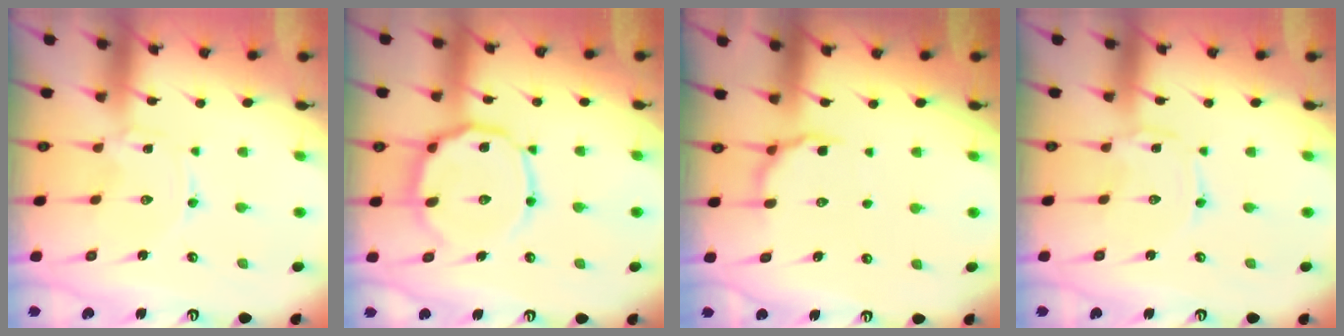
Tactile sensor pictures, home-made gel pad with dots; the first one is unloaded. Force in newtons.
{"total": 12.7, "press": 12.7, "slide": 1.0}
{"total": 6.8, "press": 6.3, "slide": 2.5}
{"total": 0.8, "press": 0.8, "slide": 0.2}